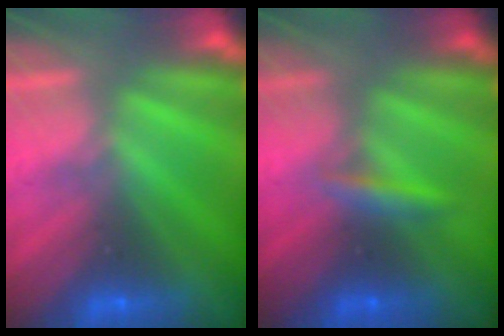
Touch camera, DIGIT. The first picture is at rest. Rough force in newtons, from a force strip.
{"total": 2.4}